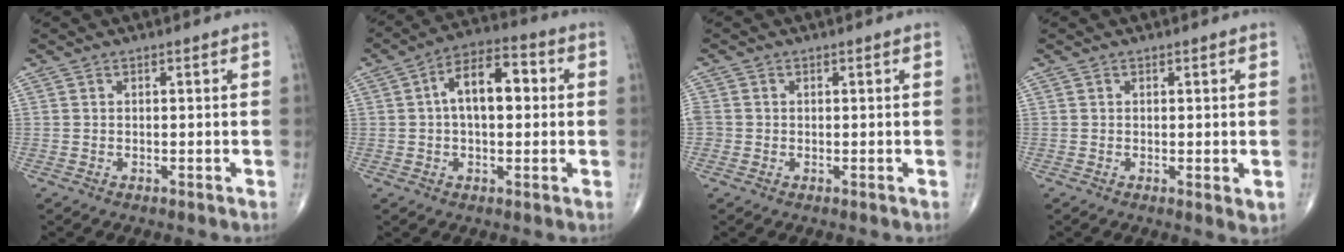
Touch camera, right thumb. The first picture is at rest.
{"total": 11.0, "force": [1.3, 5.9, 9.2], "torque": [-0.137, 0.028, 0.013]}
{"total": 2.1, "force": [-0.2, 1.9, 0.7], "torque": [-0.010, 0.004, -0.003]}
{"total": 1.8, "force": [0.0, 0.5, 1.7], "torque": [-0.027, -0.008, 0.000]}